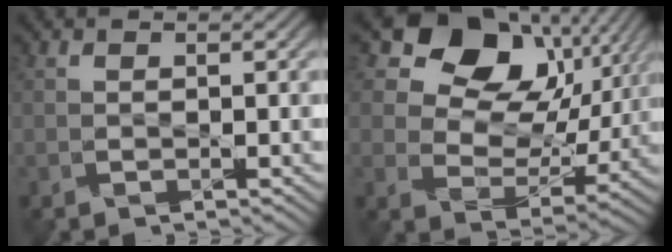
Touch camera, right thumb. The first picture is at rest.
{"total": 14.4, "force": [7.0, 9.8, 8.0], "torque": [-0.152, 0.021, 0.121]}